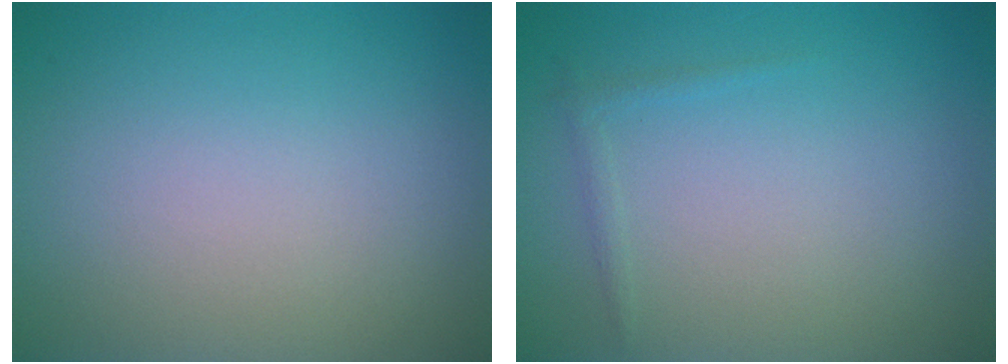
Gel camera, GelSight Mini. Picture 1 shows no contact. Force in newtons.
{"total": 0.7, "press": 0.7, "slide": 0.0}